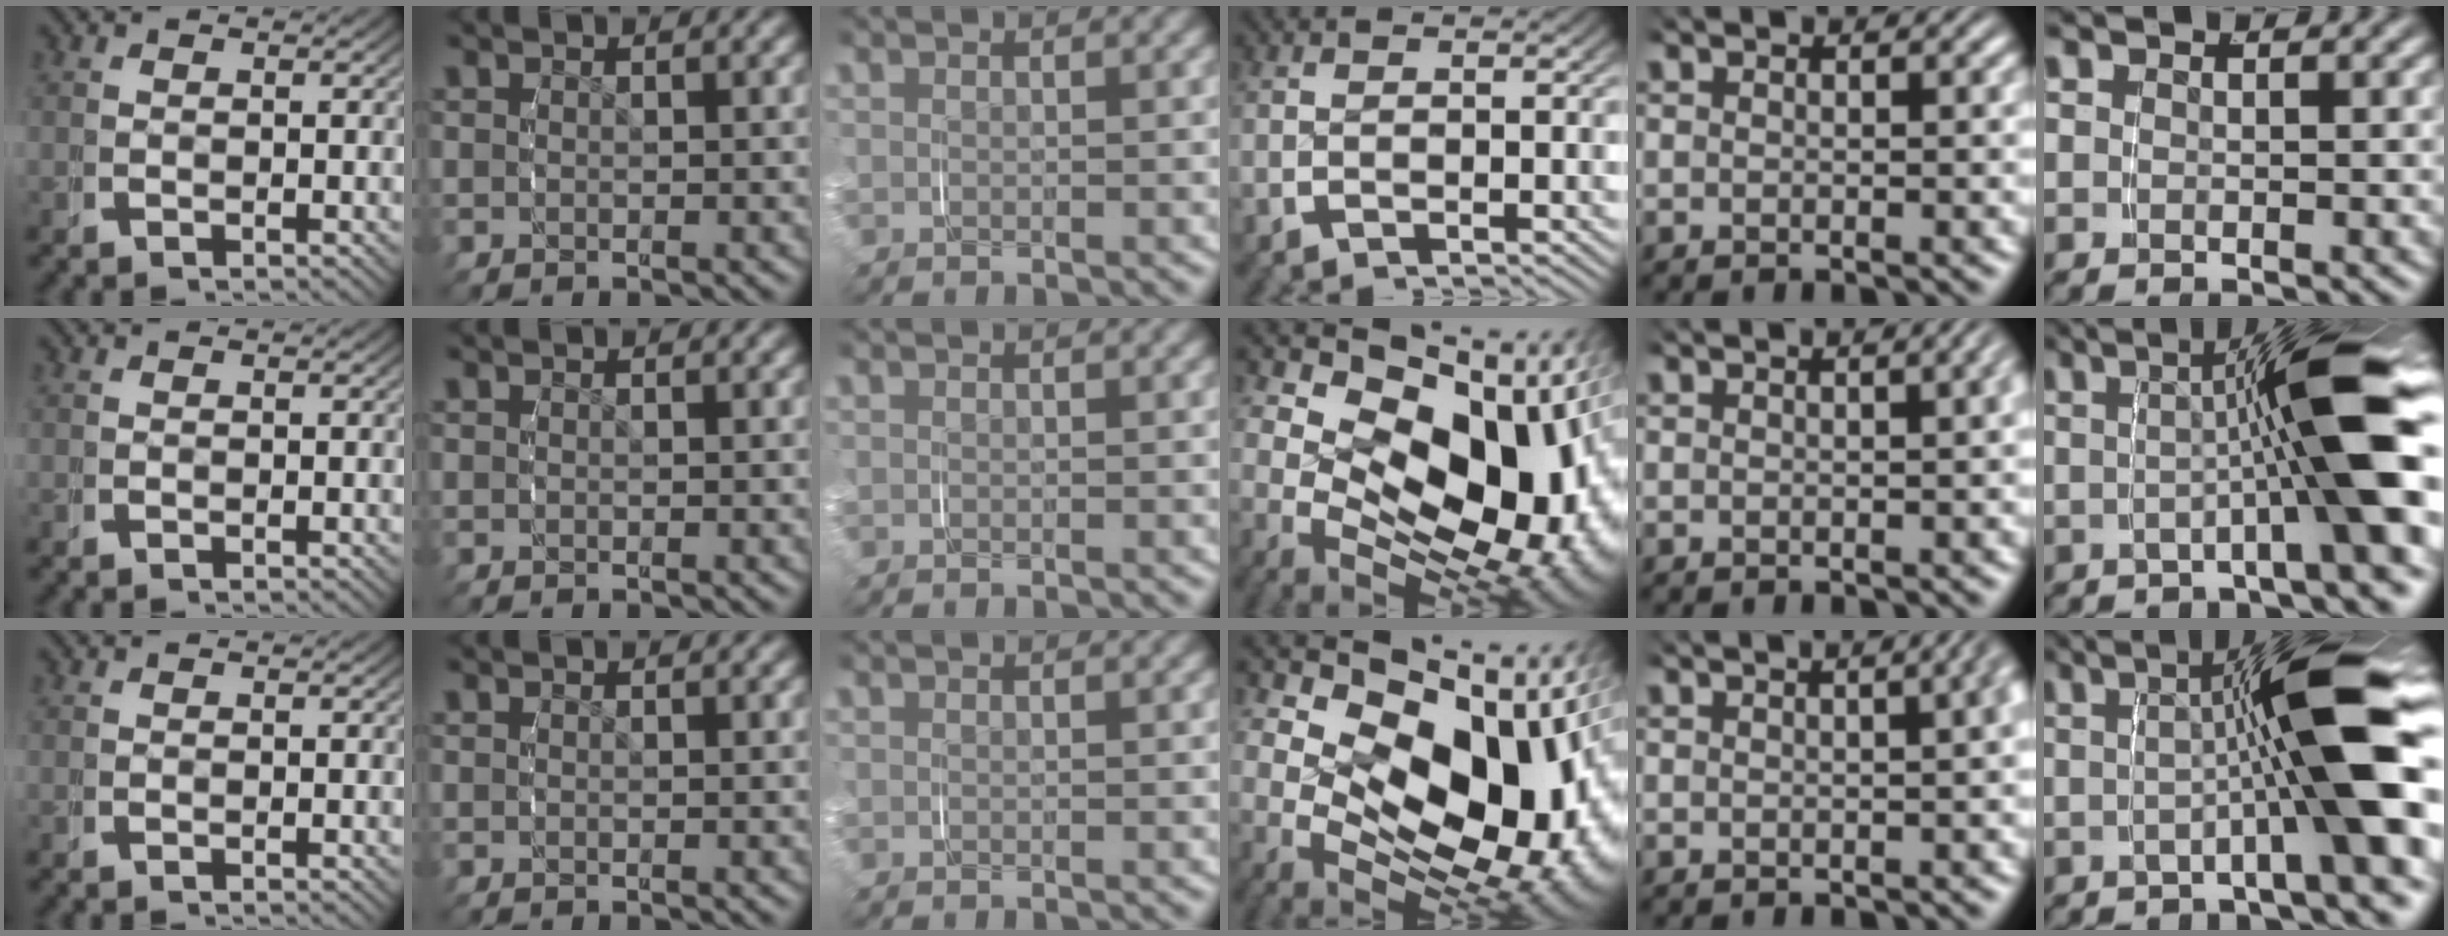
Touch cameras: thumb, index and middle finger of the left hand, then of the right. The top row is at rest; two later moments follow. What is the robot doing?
{"motion": "grasp_and_lifting", "object": "phone"}